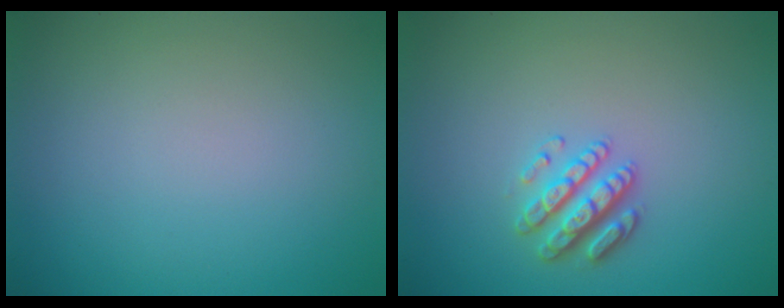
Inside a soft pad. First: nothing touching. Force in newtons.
{"total": 2.8, "press": 2.7, "slide": 0.8}